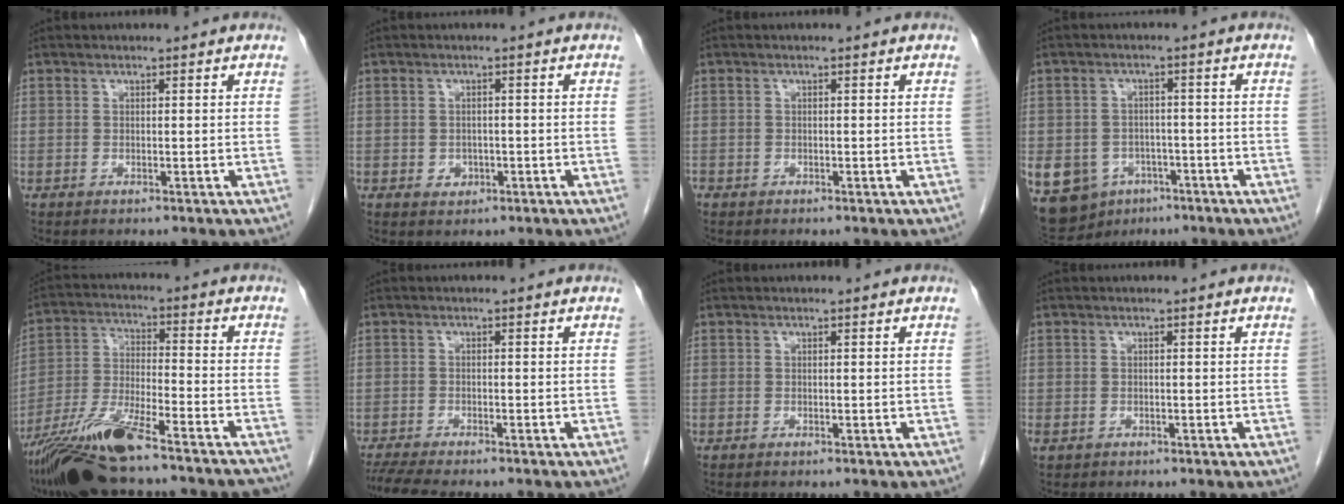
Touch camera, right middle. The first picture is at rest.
{"total": 1.8, "force": [-0.6, 1.5, 0.7], "torque": [-0.011, 0.005, -0.002]}
{"total": 0.7, "force": [-0.5, 0.5, 0.1], "torque": [-0.009, 0.002, -0.011]}
{"total": 15.7, "force": [-7.1, 12.6, 6.2], "torque": [-0.169, 0.003, -0.095]}
{"total": 17.2, "force": [-13.8, 1.9, 10.0], "torque": [-0.184, -0.014, -0.243]}
{"total": 5.7, "force": [-4.9, 0.1, 2.8], "torque": [-0.046, -0.016, -0.083]}
{"total": 0.0}
{"total": 0.7, "force": [-0.4, 0.6, 0.2], "torque": [-0.009, 0.003, -0.005]}